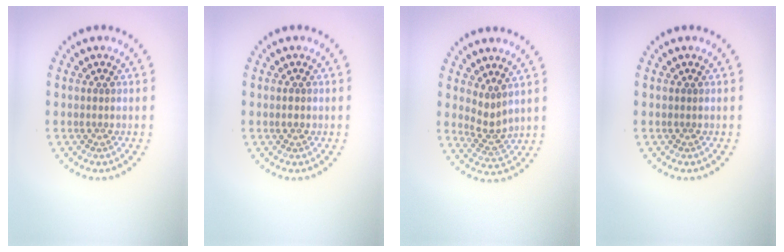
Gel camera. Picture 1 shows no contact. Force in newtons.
{"total": 0.8, "press": 0.8, "slide": 0.1}
{"total": 2.2, "press": 1.5, "slide": 1.6}
{"total": 0.0}